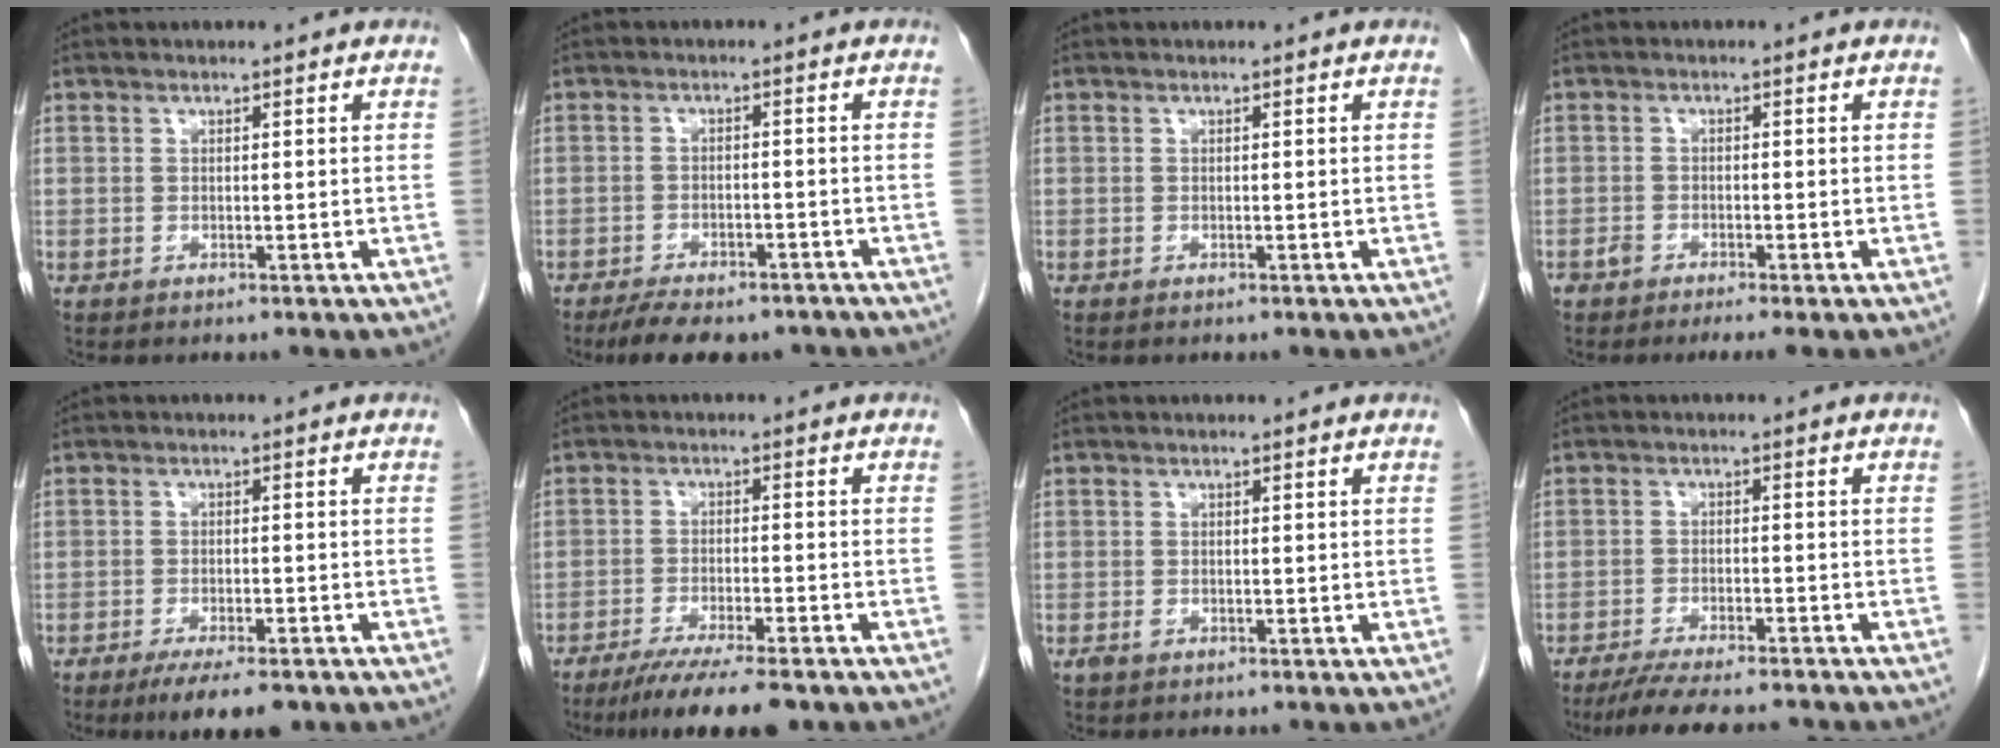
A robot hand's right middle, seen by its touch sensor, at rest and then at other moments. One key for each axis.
{"total": 10.7, "fx": -8.7, "fy": 4.0, "fz": 4.8, "tx": -0.066, "ty": 0.003, "tz": -0.123}
{"total": 0.0}
{"total": 2.5, "fx": -1.9, "fy": 0.5, "fz": 1.6, "tx": -0.031, "ty": -0.005, "tz": -0.035}
{"total": 7.6, "fx": -5.5, "fy": 2.0, "fz": 4.8, "tx": -0.067, "ty": -0.011, "tz": -0.079}
{"total": 10.5, "fx": -8.1, "fy": 1.0, "fz": 6.6, "tx": -0.096, "ty": -0.021, "tz": -0.125}
{"total": 0.9, "fx": -0.4, "fy": 0.6, "fz": 0.5, "tx": -0.012, "ty": 0.001, "tz": -0.005}
{"total": 11.3, "fx": -10.0, "fy": 1.5, "fz": 5.1, "tx": -0.075, "ty": -0.015, "tz": -0.146}